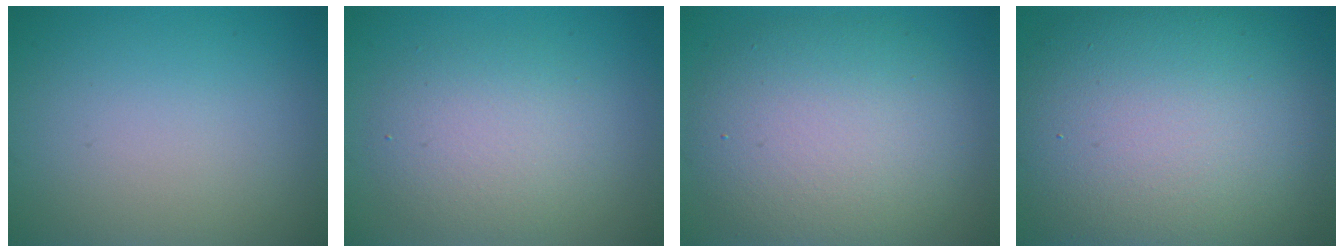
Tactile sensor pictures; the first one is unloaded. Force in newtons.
{"total": 2.6, "press": 2.6, "slide": 0.3}
{"total": 8.7, "press": 8.7, "slide": 0.7}
{"total": 14.6, "press": 14.5, "slide": 0.7}